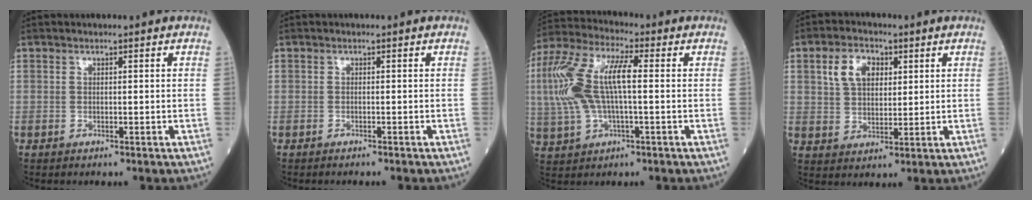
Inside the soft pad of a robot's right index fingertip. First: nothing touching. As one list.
[{"total": 1.6, "force": [-1.4, -0.1, 0.8], "torque": [-0.012, 0.001, -0.015]}, {"total": 13.0, "force": [0.8, 4.2, 12.3], "torque": [-0.290, 0.025, 0.018]}, {"total": 6.6, "force": [2.6, 4.2, 4.5], "torque": [-0.093, 0.017, 0.054]}]